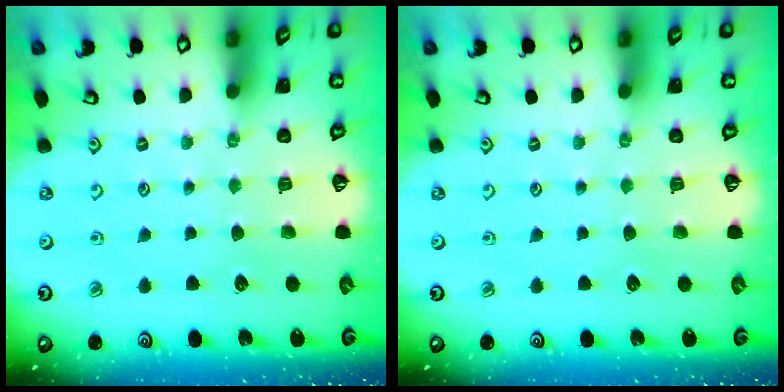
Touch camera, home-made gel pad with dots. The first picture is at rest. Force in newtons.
{"total": 0.0}